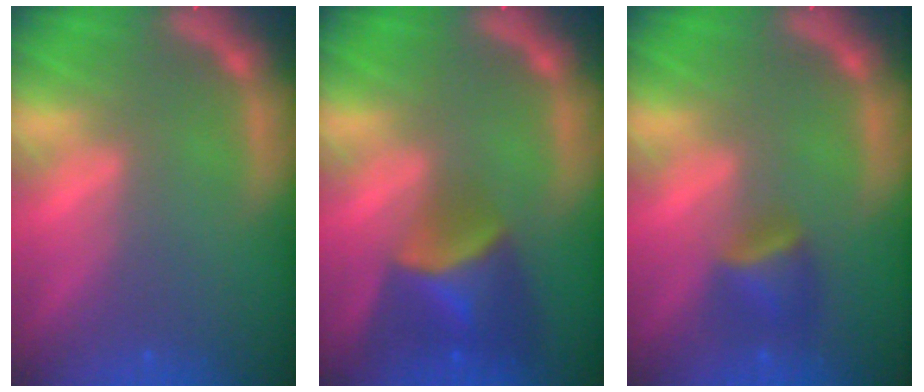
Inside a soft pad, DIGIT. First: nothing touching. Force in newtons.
{"total": 6.0}
{"total": 2.9}